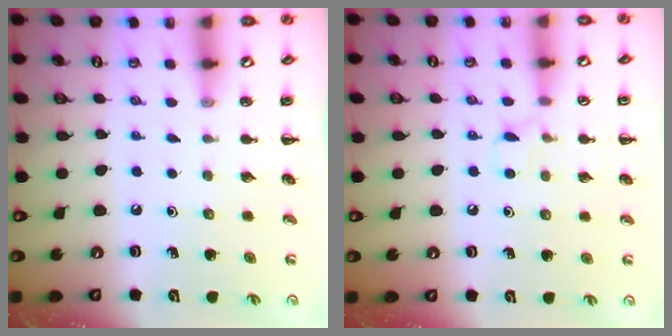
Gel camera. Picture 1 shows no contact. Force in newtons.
{"total": 4.4, "press": 4.1, "slide": 1.4}